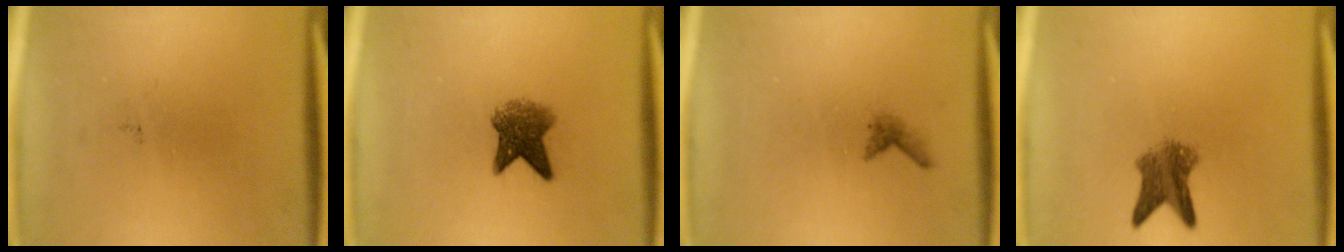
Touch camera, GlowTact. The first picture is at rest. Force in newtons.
{"total": 5.2}
{"total": 0.9}
{"total": 4.8}